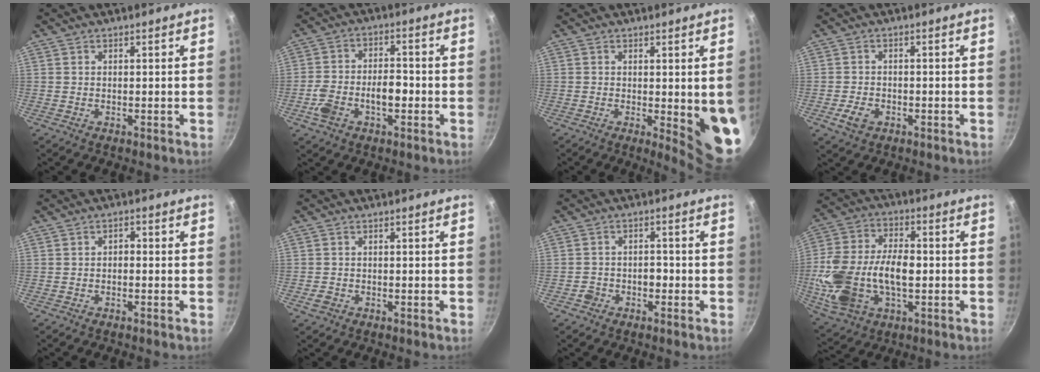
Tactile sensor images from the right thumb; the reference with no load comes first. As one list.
[{"total": 8.6, "force": [-2.7, 5.0, 6.5], "torque": [-0.105, 0.037, -0.052]}, {"total": 8.8, "force": [-0.5, 2.3, 8.5], "torque": [-0.083, -0.018, -0.002]}, {"total": 4.0, "force": [-1.7, 2.7, 2.3], "torque": [-0.041, 0.012, -0.029]}, {"total": 1.4, "force": [-0.5, 0.9, 1.0], "torque": [-0.013, 0.011, -0.009]}, {"total": 1.9, "force": [-0.8, 1.4, 0.8], "torque": [-0.017, 0.006, -0.015]}, {"total": 3.3, "force": [-1.5, 2.6, 1.4], "torque": [-0.002, 0.026, -0.025]}, {"total": 19.0, "force": [-2.2, 11.6, 14.9], "torque": [-0.286, 0.026, -0.035]}]